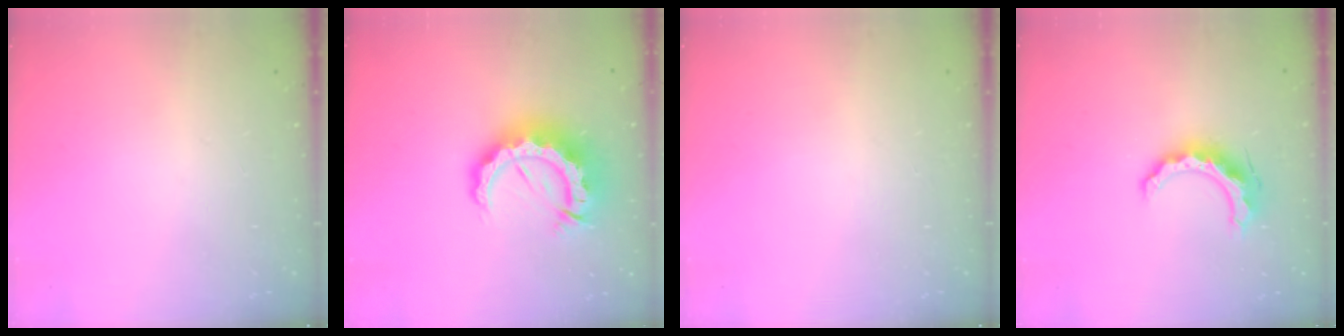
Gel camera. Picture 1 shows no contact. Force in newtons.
{"total": 14.6, "press": 14.5, "slide": 1.6}
{"total": 0.0}
{"total": 11.2, "press": 11.2, "slide": 0.5}